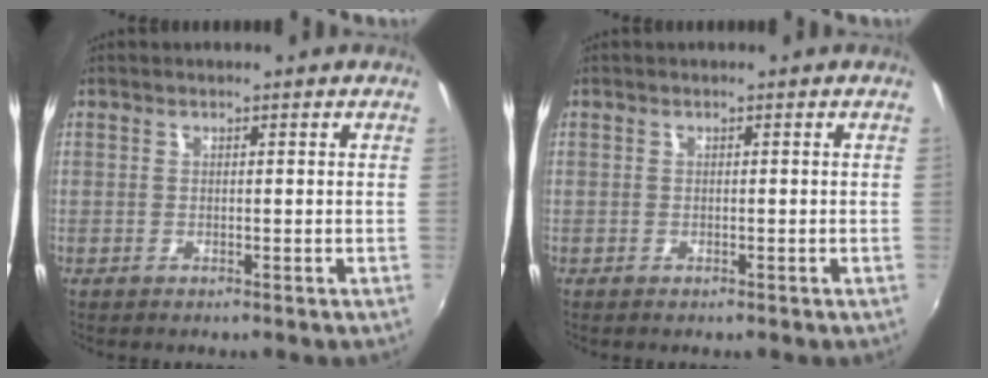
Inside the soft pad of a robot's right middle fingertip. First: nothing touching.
{"total": 0.0}